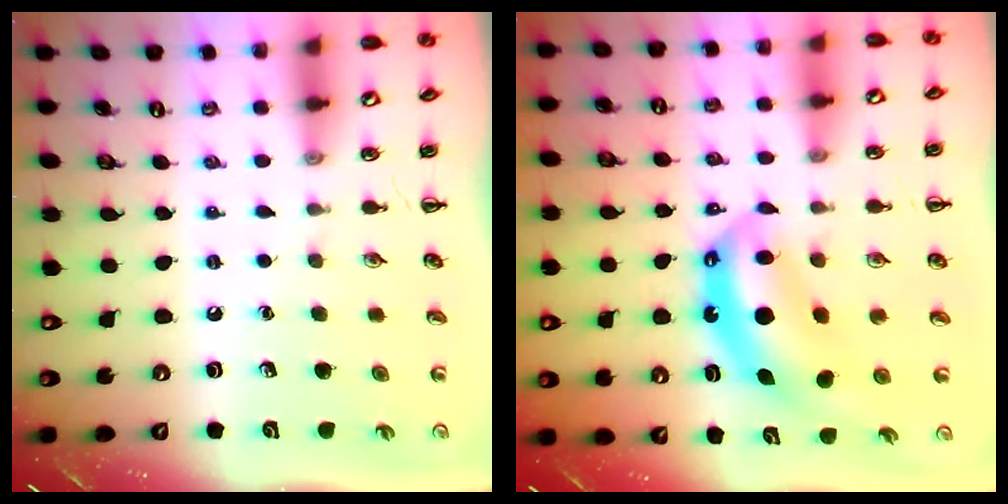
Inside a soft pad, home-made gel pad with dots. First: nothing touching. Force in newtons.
{"total": 7.9, "press": 7.7, "slide": 1.6}